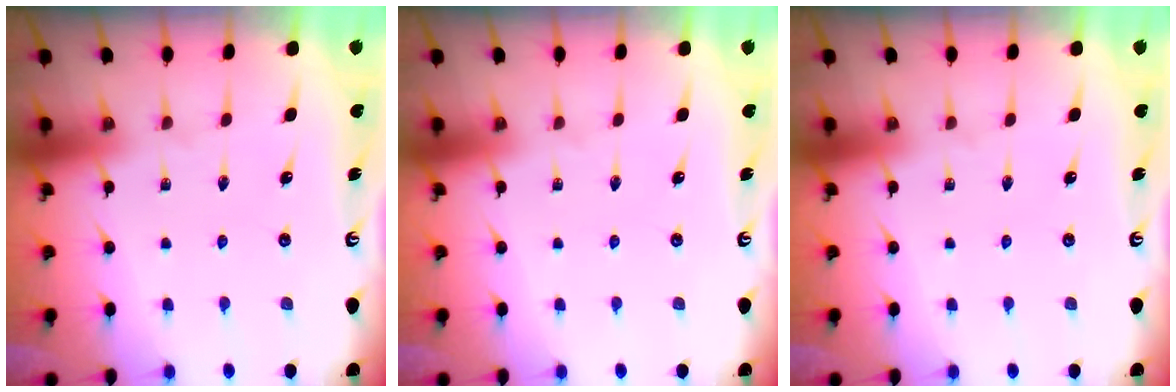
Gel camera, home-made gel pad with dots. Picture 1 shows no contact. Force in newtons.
{"total": 0.0}
{"total": 0.0}